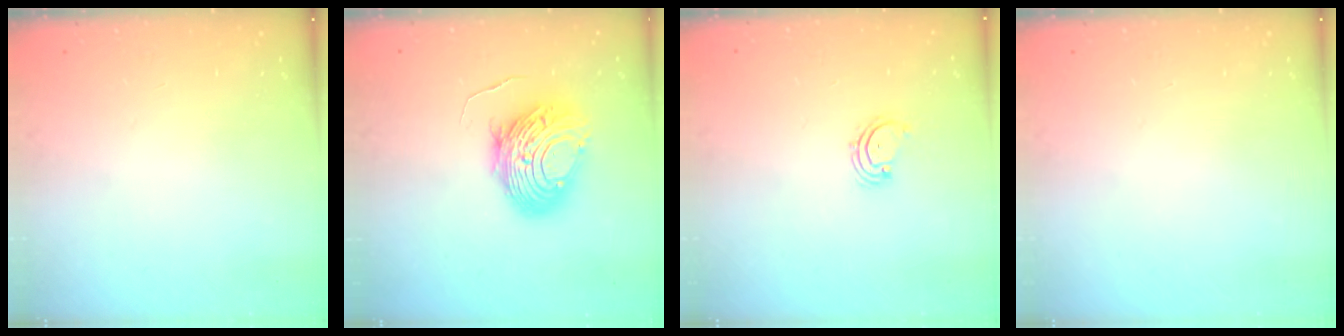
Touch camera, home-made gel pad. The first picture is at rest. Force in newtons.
{"total": 11.8, "press": 11.7, "slide": 1.0}
{"total": 2.1, "press": 2.1, "slide": 0.3}
{"total": 0.0}